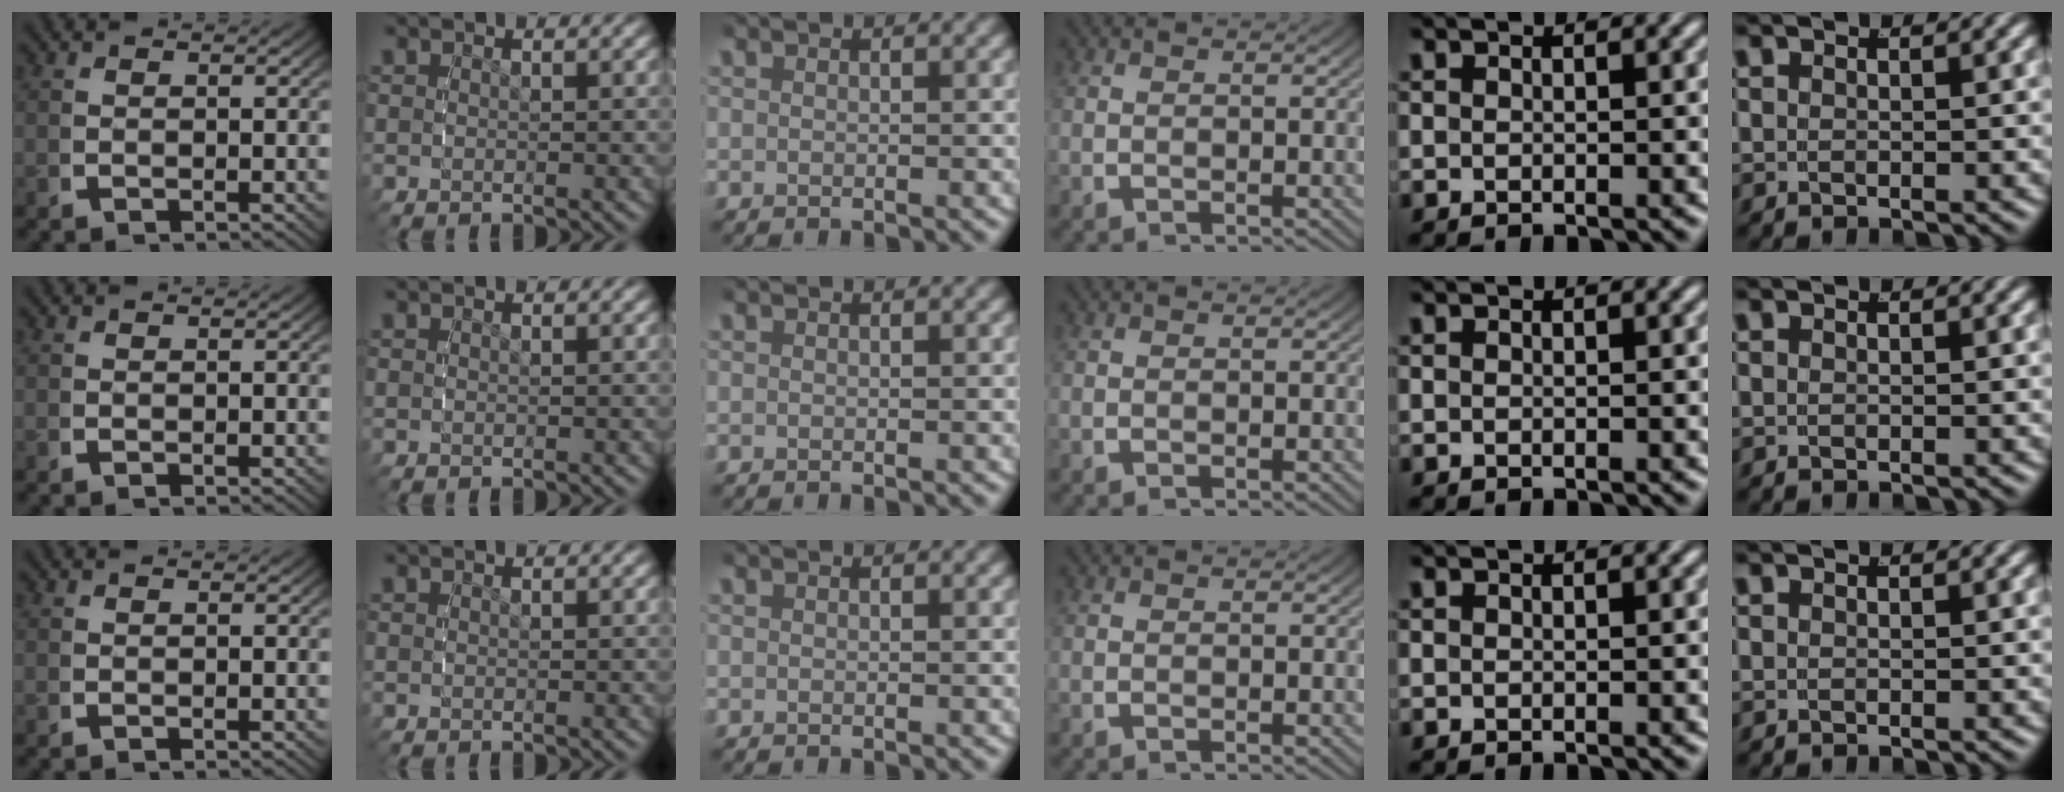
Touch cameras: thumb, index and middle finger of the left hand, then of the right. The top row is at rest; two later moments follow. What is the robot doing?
{"motion": "reach", "object": "plastic wrap"}